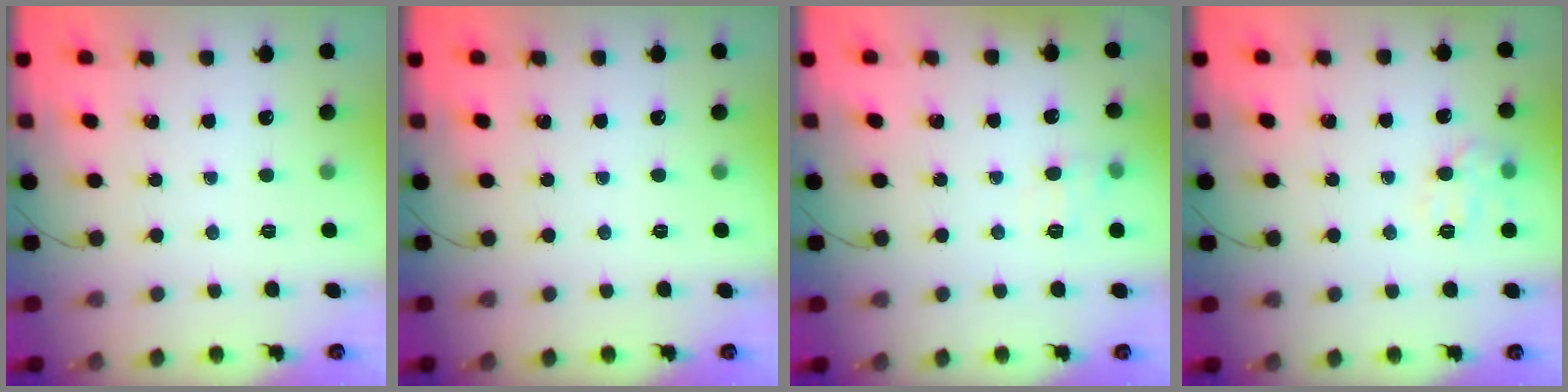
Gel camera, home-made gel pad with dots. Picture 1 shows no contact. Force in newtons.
{"total": 0.0}
{"total": 7.7, "press": 7.6, "slide": 1.5}
{"total": 8.7, "press": 8.7, "slide": 0.3}